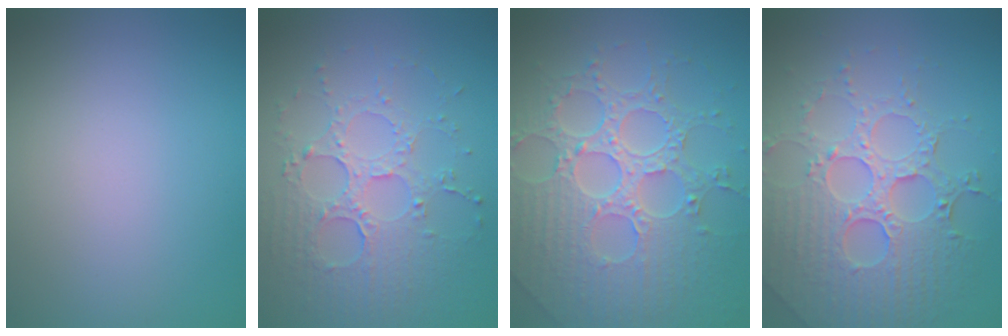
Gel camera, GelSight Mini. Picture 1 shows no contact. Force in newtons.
{"total": 4.0, "press": 3.6, "slide": 1.7}
{"total": 8.3, "press": 6.2, "slide": 5.5}
{"total": 7.4, "press": 5.5, "slide": 4.9}